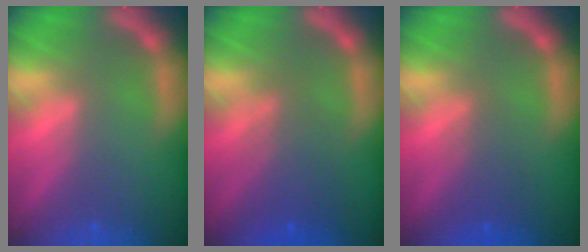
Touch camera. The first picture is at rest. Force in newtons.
{"total": 4.1}
{"total": 2.5}